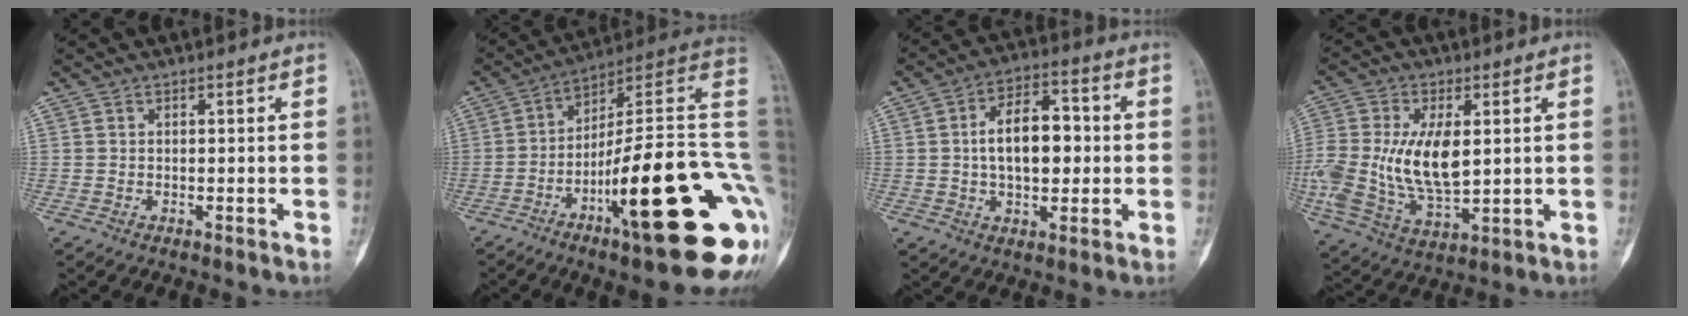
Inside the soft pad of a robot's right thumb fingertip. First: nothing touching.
{"total": 27.9, "force": [-6.5, 6.4, 26.4], "torque": [-0.291, 0.051, -0.096]}
{"total": 12.2, "force": [0.4, 7.0, 10.0], "torque": [-0.138, 0.020, 0.004]}
{"total": 17.7, "force": [1.2, 9.4, 14.9], "torque": [-0.322, -0.018, 0.032]}